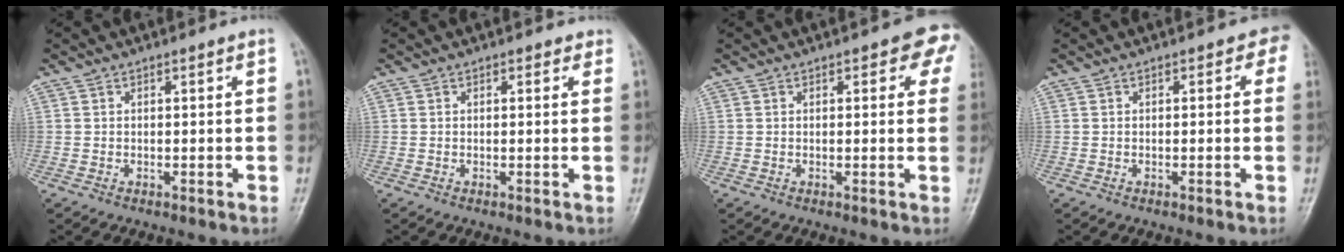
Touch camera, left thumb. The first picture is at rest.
{"total": 0.9, "force": [0.6, 0.7, 0.3], "torque": [0.018, -0.001, 0.003]}
{"total": 5.3, "force": [2.3, 2.4, 4.1], "torque": [-0.005, 0.000, 0.018]}
{"total": 1.8, "force": [0.3, 1.3, 1.2], "torque": [0.019, 0.007, -0.007]}